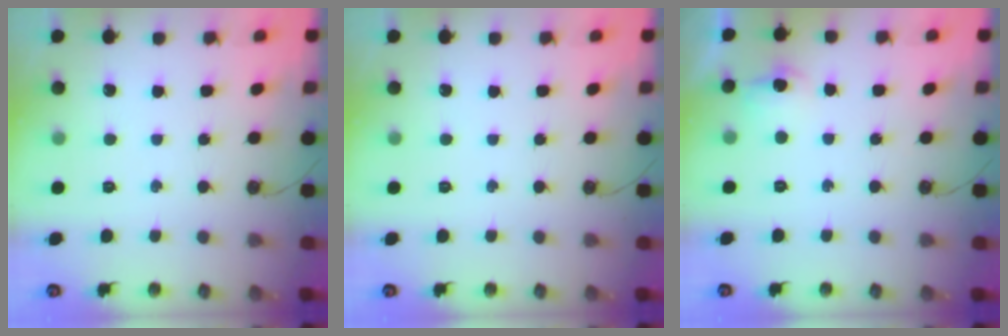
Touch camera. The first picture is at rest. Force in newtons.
{"total": 0.0}
{"total": 6.8, "press": 6.7, "slide": 0.7}